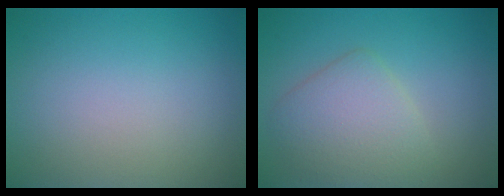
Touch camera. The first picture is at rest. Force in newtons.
{"total": 4.3, "press": 4.3, "slide": 0.2}